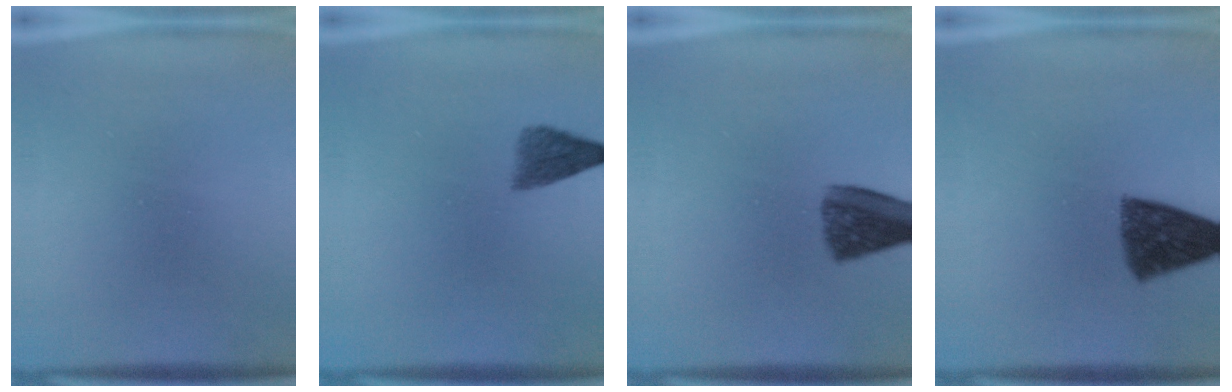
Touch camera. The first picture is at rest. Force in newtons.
{"total": 3.9}
{"total": 7.3}
{"total": 9.2}